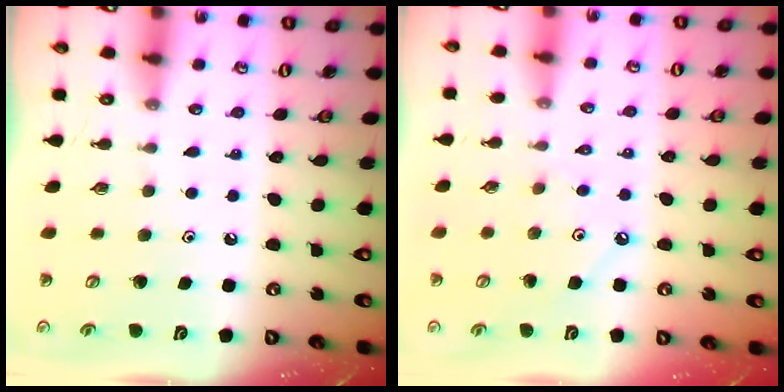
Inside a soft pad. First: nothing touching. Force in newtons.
{"total": 2.8, "press": 2.8, "slide": 0.1}